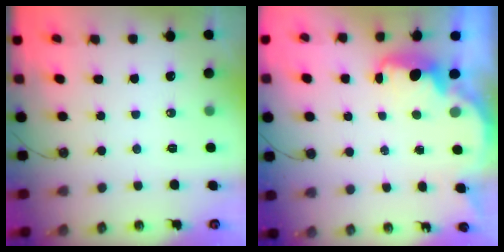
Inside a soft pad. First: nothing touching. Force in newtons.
{"total": 2.7, "press": 2.6, "slide": 0.6}